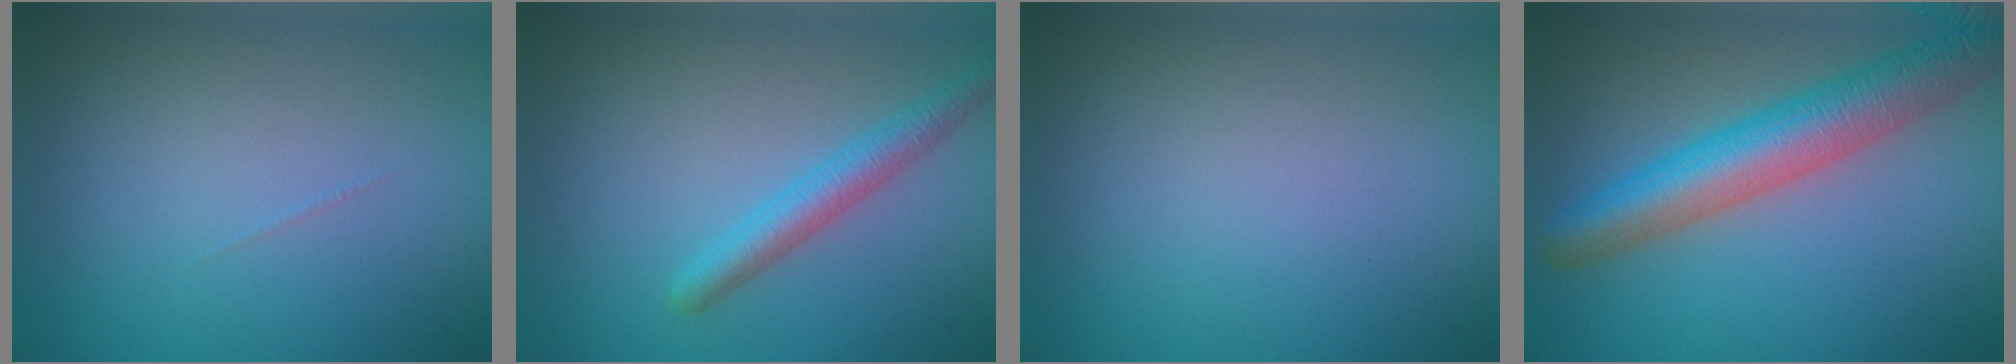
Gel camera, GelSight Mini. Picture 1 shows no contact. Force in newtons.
{"total": 2.9, "press": 2.9, "slide": 0.2}
{"total": 0.0}
{"total": 7.6, "press": 7.6, "slide": 0.4}